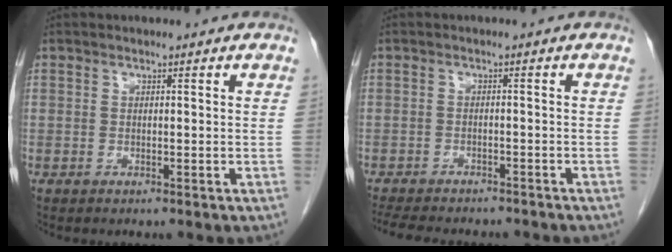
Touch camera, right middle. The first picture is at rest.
{"total": 13.1, "force": [-11.4, 3.6, 5.5], "torque": [-0.108, -0.010, -0.149]}